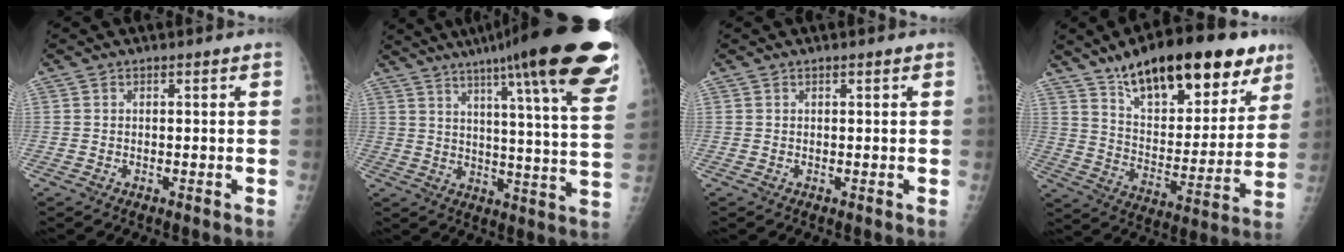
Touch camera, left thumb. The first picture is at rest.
{"total": 27.6, "force": [18.0, 2.9, 20.7], "torque": [-0.266, -0.063, 0.239]}
{"total": 0.5, "force": [0.3, 0.1, 0.4], "torque": [-0.005, 0.000, 0.004]}
{"total": 25.8, "force": [16.3, 10.7, 17.0], "torque": [-0.214, -0.046, 0.253]}